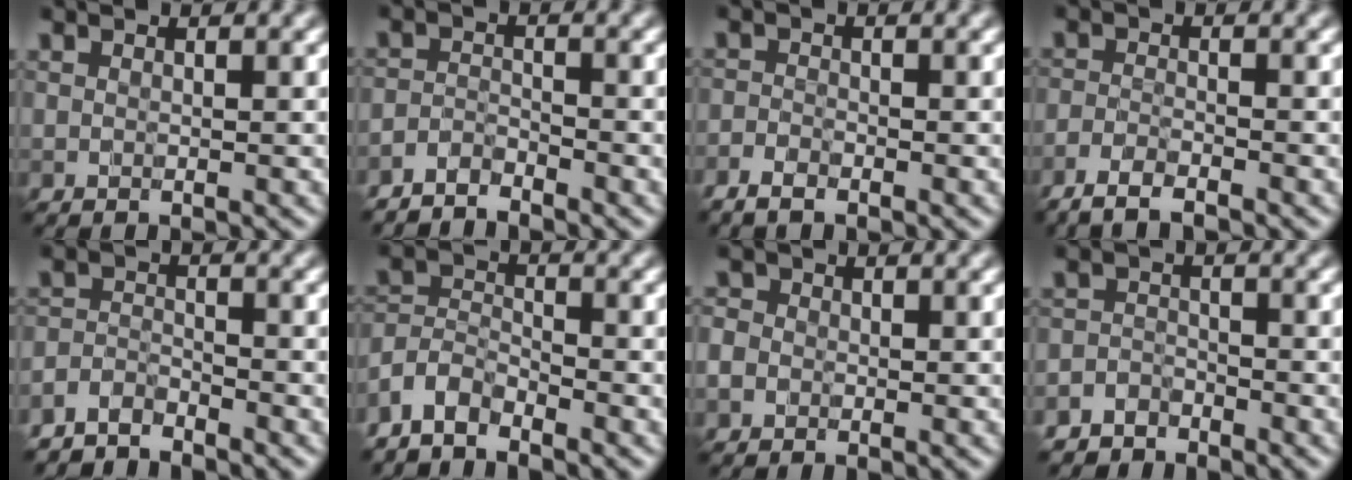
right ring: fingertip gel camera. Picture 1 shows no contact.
{"total": 2.1, "force": [-2.1, 0.2, 0.1], "torque": [-0.001, -0.001, -0.049]}
{"total": 1.5, "force": [-1.2, 0.5, 0.6], "torque": [-0.013, -0.001, -0.030]}
{"total": 2.7, "force": [-2.4, 0.3, 1.2], "torque": [-0.025, -0.004, -0.052]}
{"total": 2.6, "force": [-2.5, 0.6, 0.1], "torque": [0.000, 0.000, -0.059]}
{"total": 2.8, "force": [-2.6, 0.9, 0.5], "torque": [-0.010, 0.005, -0.064]}
{"total": 2.3, "force": [-0.2, 2.1, 1.0], "torque": [-0.001, 0.009, -0.019]}
{"total": 2.2, "force": [-1.9, 1.0, -0.3], "torque": [0.016, 0.007, -0.043]}